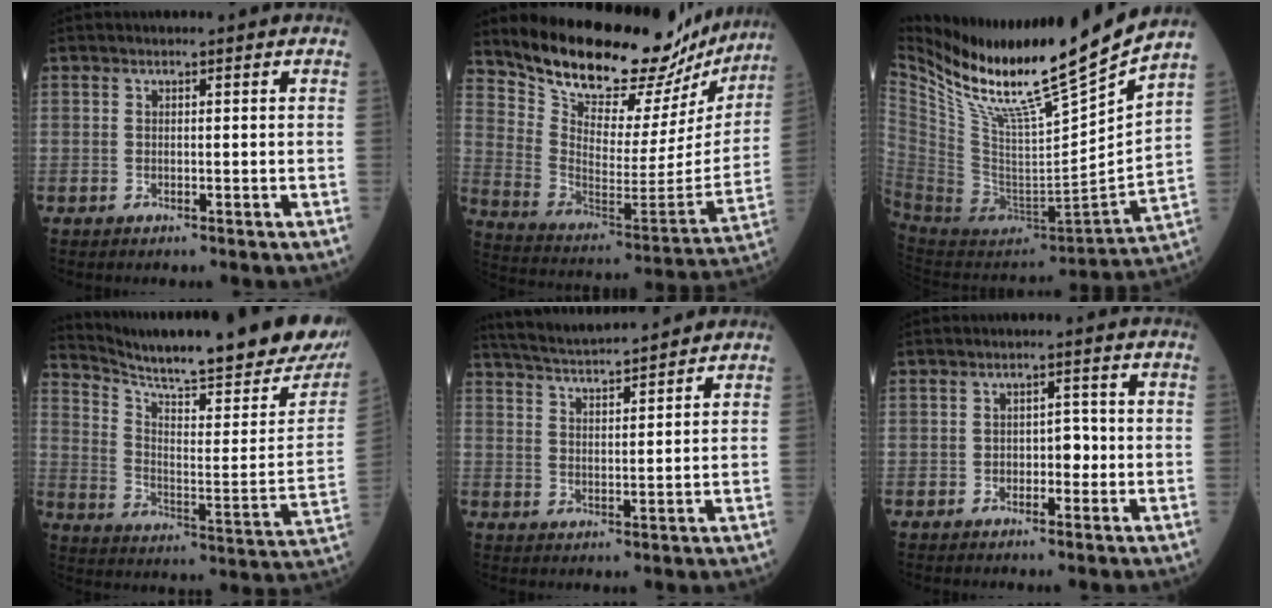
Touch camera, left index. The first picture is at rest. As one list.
[{"total": 25.7, "force": [23.2, 7.3, 8.3], "torque": [-0.136, -0.070, 0.323]}, {"total": 23.6, "force": [19.4, -0.8, 13.4], "torque": [-0.235, -0.065, 0.340]}, {"total": 26.6, "force": [23.4, 1.6, 12.5], "torque": [-0.209, -0.095, 0.313]}, {"total": 11.9, "force": [11.0, 0.9, 4.5], "torque": [-0.087, 0.022, 0.176]}, {"total": 2.8, "force": [-0.9, 1.6, 2.1], "torque": [-0.024, 0.007, -0.015]}]